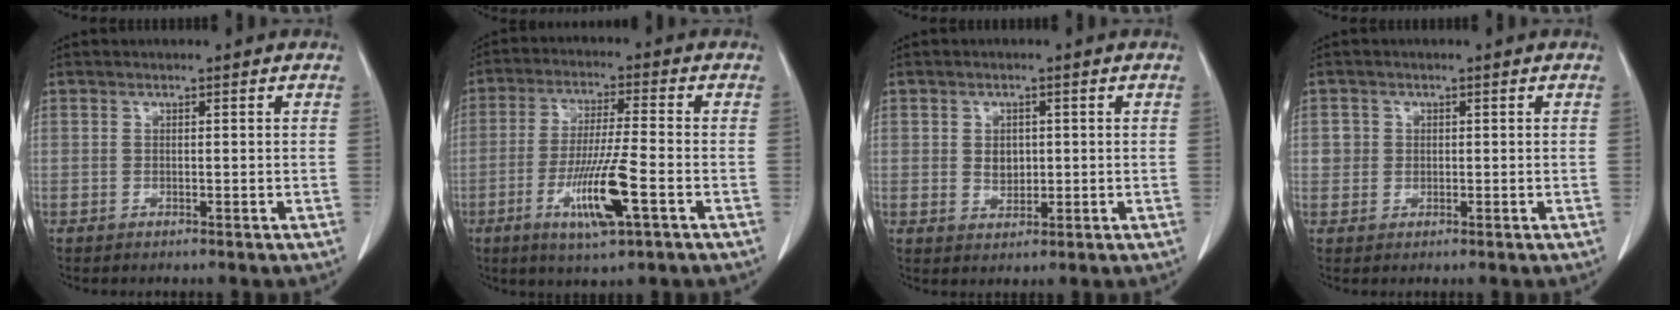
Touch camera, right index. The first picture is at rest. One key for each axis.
{"total": 10.6, "fx": -3.9, "fy": 0.3, "fz": 9.9, "tx": -0.188, "ty": -0.018, "tz": -0.071}
{"total": 2.9, "fx": 0.2, "fy": 2.2, "fz": 1.8, "tx": -0.030, "ty": 0.001, "tz": 0.010}
{"total": 2.0, "fx": 0.3, "fy": 1.9, "fz": 0.3, "tx": 0.006, "ty": 0.003, "tz": 0.004}